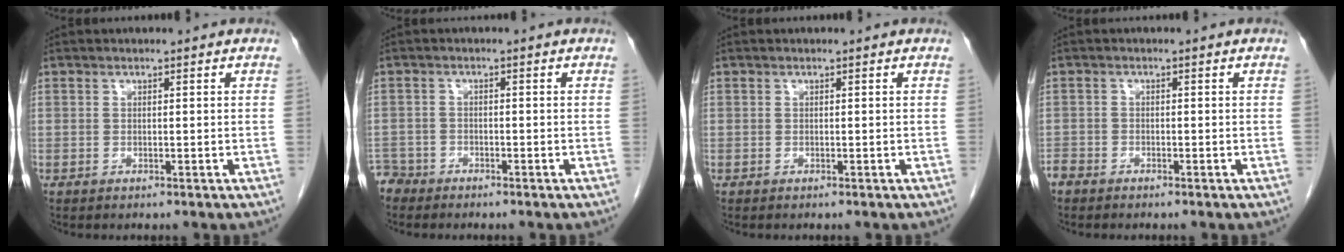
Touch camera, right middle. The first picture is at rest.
{"total": 2.8, "force": [-2.5, 1.0, -0.7], "torque": [0.010, 0.000, -0.051]}
{"total": 0.0}
{"total": 1.8, "force": [-1.7, 0.7, 0.3], "torque": [-0.007, -0.001, -0.030]}